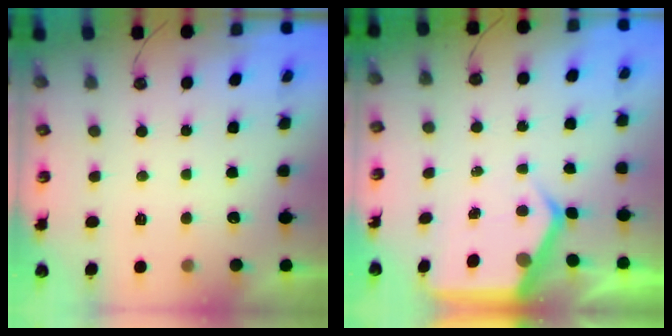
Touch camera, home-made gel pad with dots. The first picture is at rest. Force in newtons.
{"total": 5.6, "press": 5.6, "slide": 0.6}